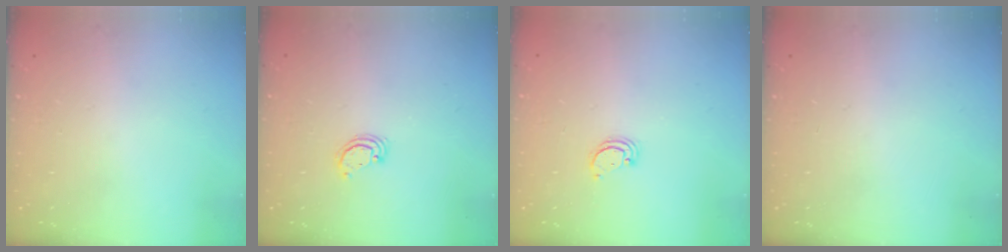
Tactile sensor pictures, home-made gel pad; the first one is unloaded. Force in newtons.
{"total": 2.5, "press": 2.5, "slide": 0.2}
{"total": 2.1, "press": 2.1, "slide": 0.2}
{"total": 0.0}